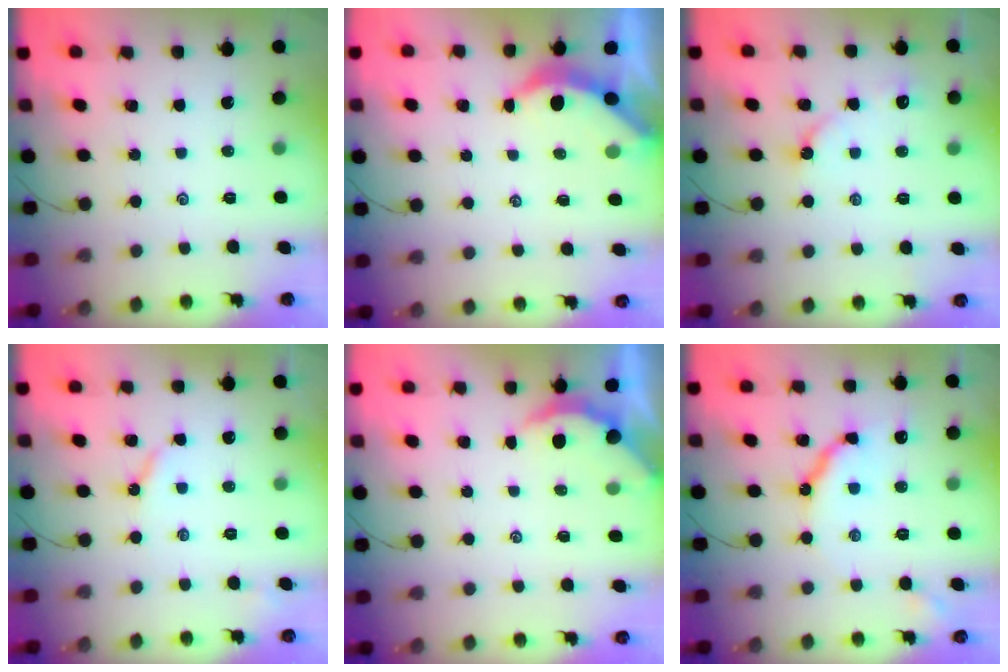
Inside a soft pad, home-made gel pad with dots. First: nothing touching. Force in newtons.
{"total": 3.8, "press": 3.7, "slide": 0.5}
{"total": 4.3, "press": 4.3, "slide": 0.6}
{"total": 3.5, "press": 3.5, "slide": 0.4}
{"total": 2.4, "press": 2.3, "slide": 0.4}
{"total": 9.7, "press": 9.6, "slide": 1.0}